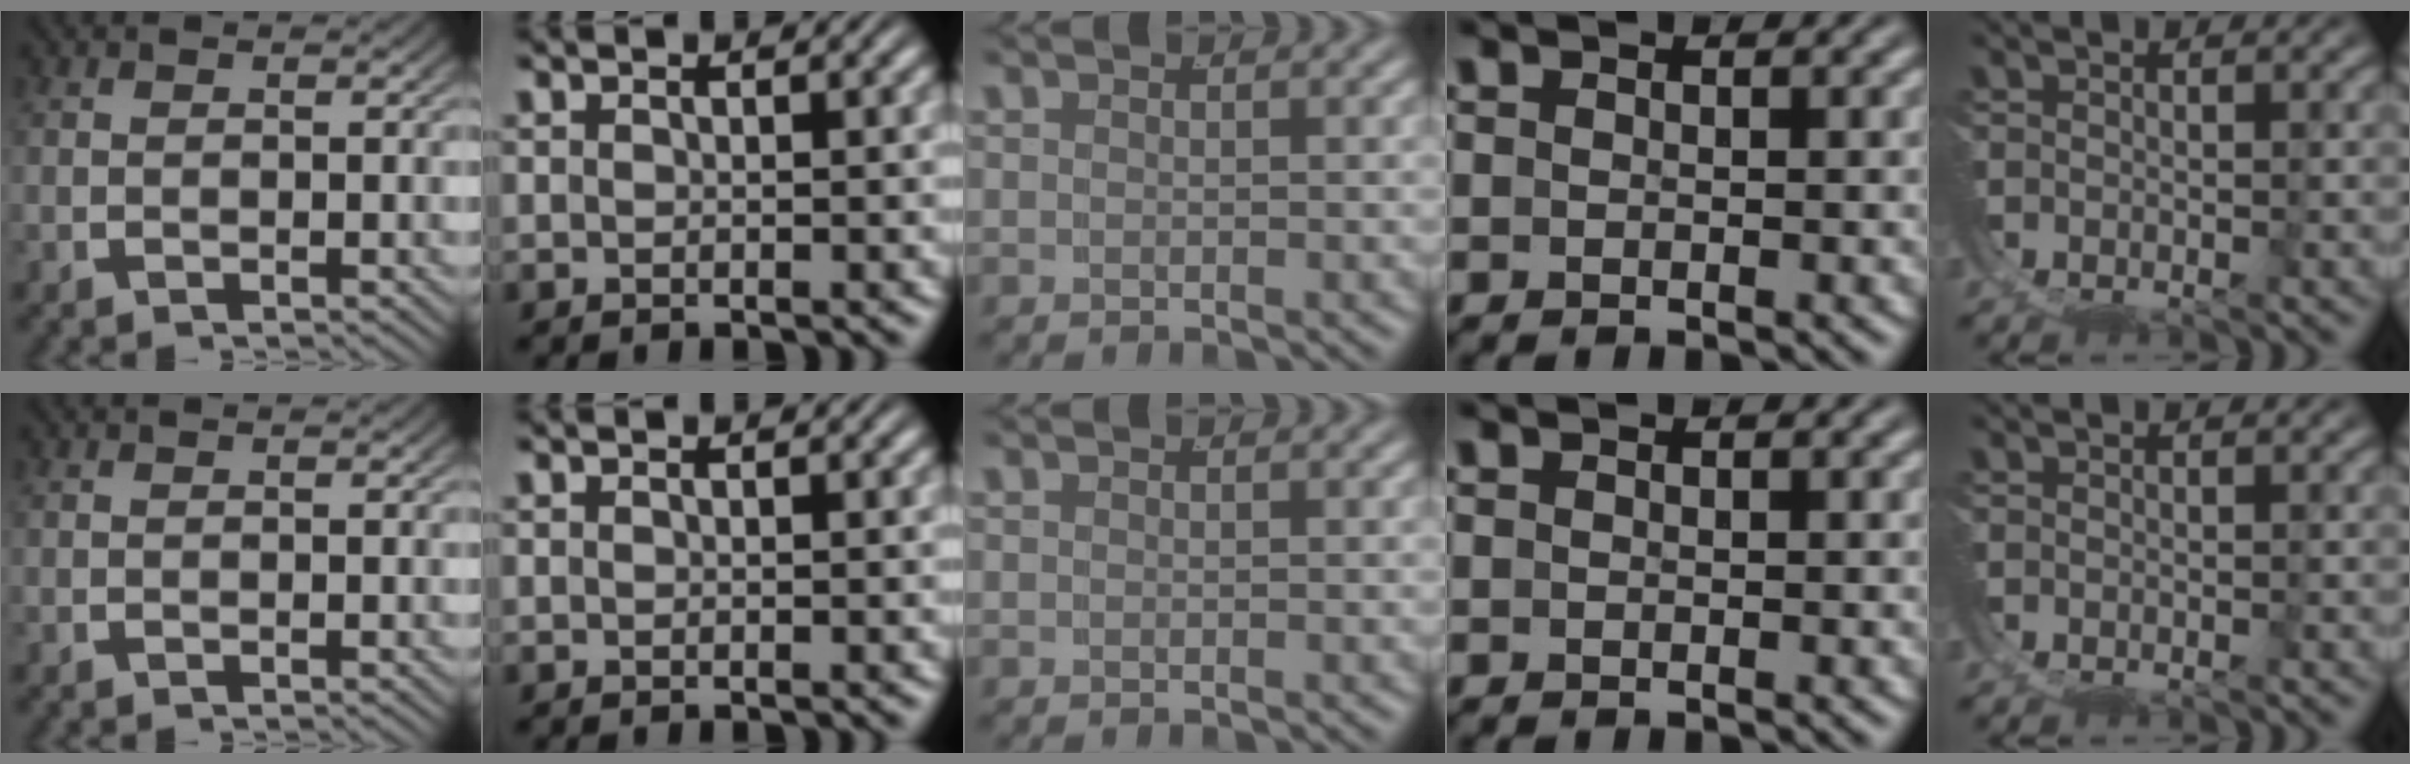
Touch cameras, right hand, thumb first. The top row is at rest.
{}